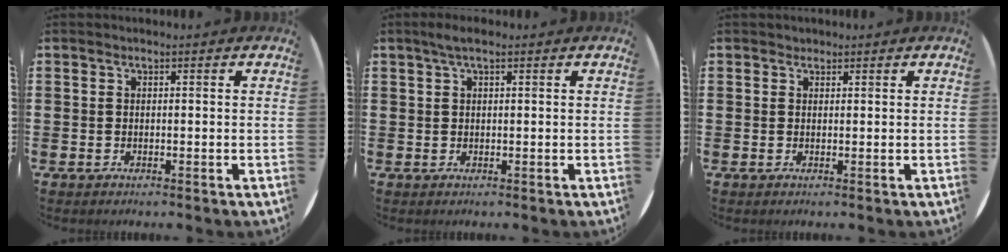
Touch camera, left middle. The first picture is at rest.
{"total": 1.6, "force": [1.0, 0.3, 1.3], "torque": [-0.025, 0.007, 0.015]}
{"total": 0.6, "force": [0.5, 0.2, -0.2], "torque": [0.004, 0.005, 0.009]}